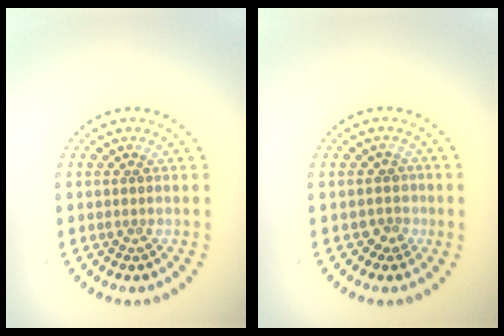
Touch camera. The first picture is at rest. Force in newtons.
{"total": 1.6, "press": 1.2, "slide": 1.0}